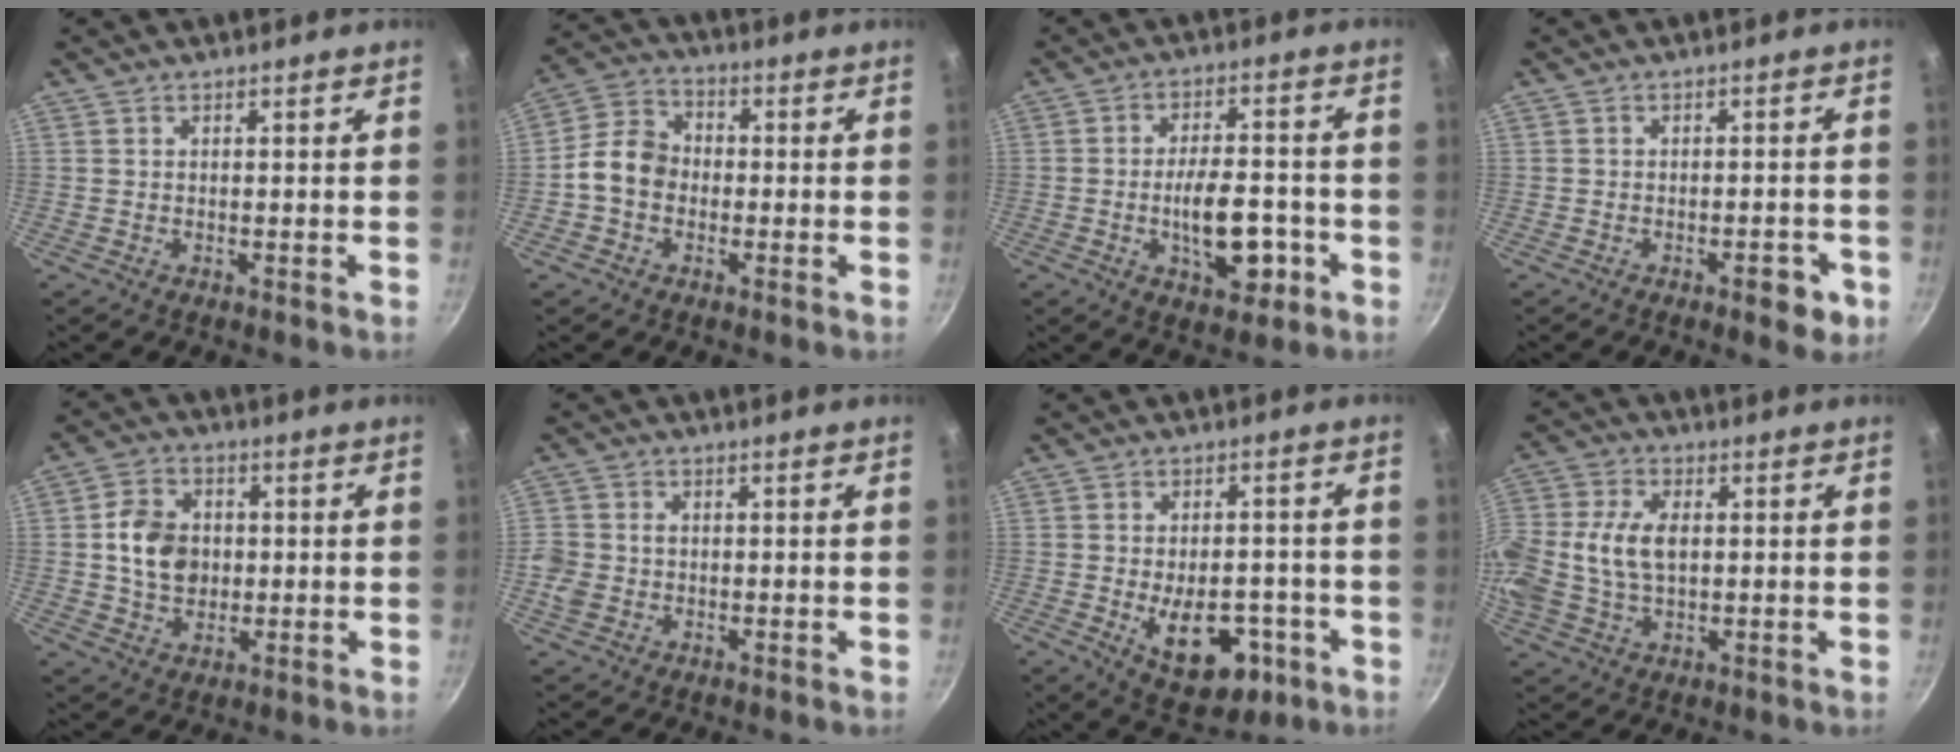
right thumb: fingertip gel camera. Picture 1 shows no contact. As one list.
[{"total": 8.3, "force": [-1.4, 6.7, 4.7], "torque": [-0.060, 0.026, -0.046]}, {"total": 11.7, "force": [-3.5, 5.8, 9.5], "torque": [-0.122, 0.022, -0.048]}, {"total": 4.8, "force": [-2.2, 2.0, 3.8], "torque": [-0.032, 0.018, -0.022]}, {"total": 9.6, "force": [0.4, 7.7, 5.9], "torque": [-0.078, 0.010, 0.002]}, {"total": 5.2, "force": [-1.0, 4.5, 2.6], "torque": [-0.050, 0.009, -0.022]}, {"total": 13.0, "force": [-4.0, 8.0, 9.5], "torque": [-0.100, 0.009, -0.038]}, {"total": 14.0, "force": [0.7, 9.4, 10.4], "torque": [-0.224, 0.027, 0.007]}]